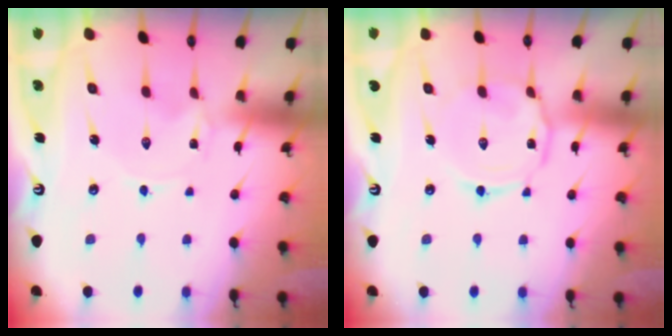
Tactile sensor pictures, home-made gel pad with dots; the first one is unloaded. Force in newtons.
{"total": 6.9, "press": 6.8, "slide": 0.6}